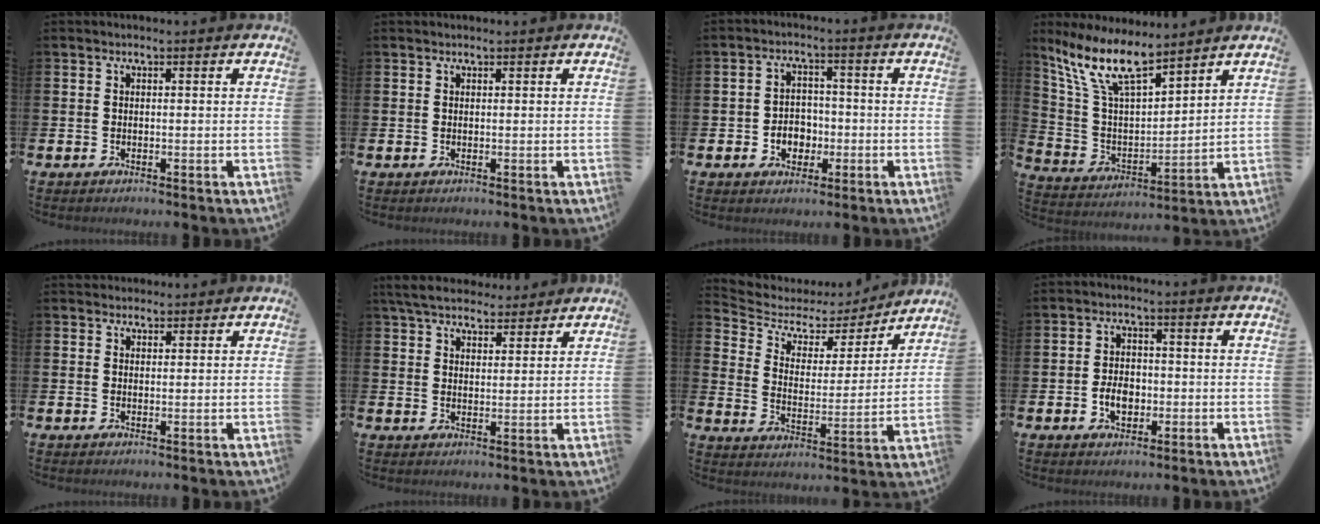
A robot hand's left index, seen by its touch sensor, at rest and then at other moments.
{"total": 0.0}
{"total": 3.6, "force": [-1.2, 3.0, 1.4], "torque": [-0.025, 0.002, -0.031]}
{"total": 10.9, "force": [8.8, 2.8, 5.8], "torque": [-0.151, -0.038, 0.157]}
{"total": 1.8, "force": [1.7, 0.6, -0.2], "torque": [0.011, -0.005, 0.030]}
{"total": 5.9, "force": [5.4, 1.7, 1.4], "torque": [-0.051, -0.016, 0.101]}
{"total": 5.3, "force": [4.2, 2.9, 1.3], "torque": [-0.062, -0.031, 0.064]}
{"total": 3.8, "force": [-1.2, 2.6, 2.5], "torque": [-0.030, -0.003, -0.027]}